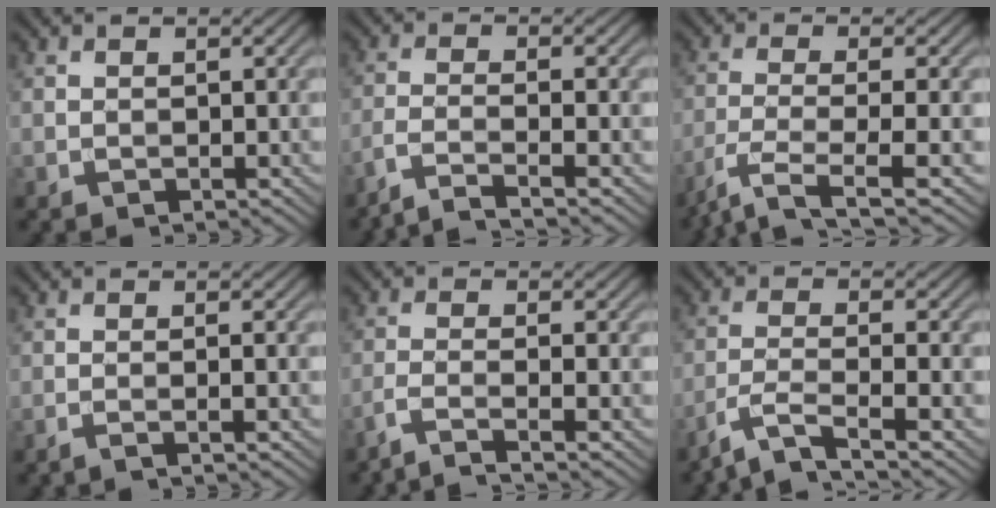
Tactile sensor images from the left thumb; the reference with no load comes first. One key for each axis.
{"total": 4.6, "fx": -3.4, "fy": 0.8, "fz": 3.1, "tx": -0.041, "ty": 0.006, "tz": -0.084}
{"total": 6.0, "fx": -3.5, "fy": 1.2, "fz": 4.7, "tx": -0.090, "ty": -0.008, "tz": -0.078}
{"total": 1.7, "fx": -0.7, "fy": 0.1, "fz": 1.6, "tx": -0.021, "ty": 0.006, "tz": -0.024}
{"total": 3.7, "fx": -2.6, "fy": 0.5, "fz": 2.7, "tx": -0.034, "ty": 0.005, "tz": -0.071}
{"total": 5.6, "fx": -4.0, "fy": 0.9, "fz": 3.8, "tx": -0.064, "ty": -0.001, "tz": -0.092}